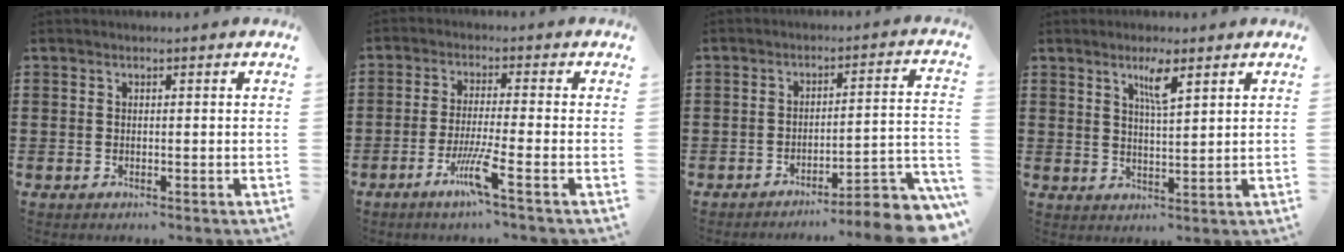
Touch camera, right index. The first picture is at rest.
{"total": 6.6, "force": [-3.5, -0.3, 5.5], "torque": [-0.116, -0.017, -0.067]}
{"total": 5.2, "force": [-4.7, 0.2, 2.3], "torque": [-0.036, -0.013, -0.094]}
{"total": 4.2, "force": [2.6, 0.6, 3.2], "torque": [-0.063, 0.001, 0.042]}